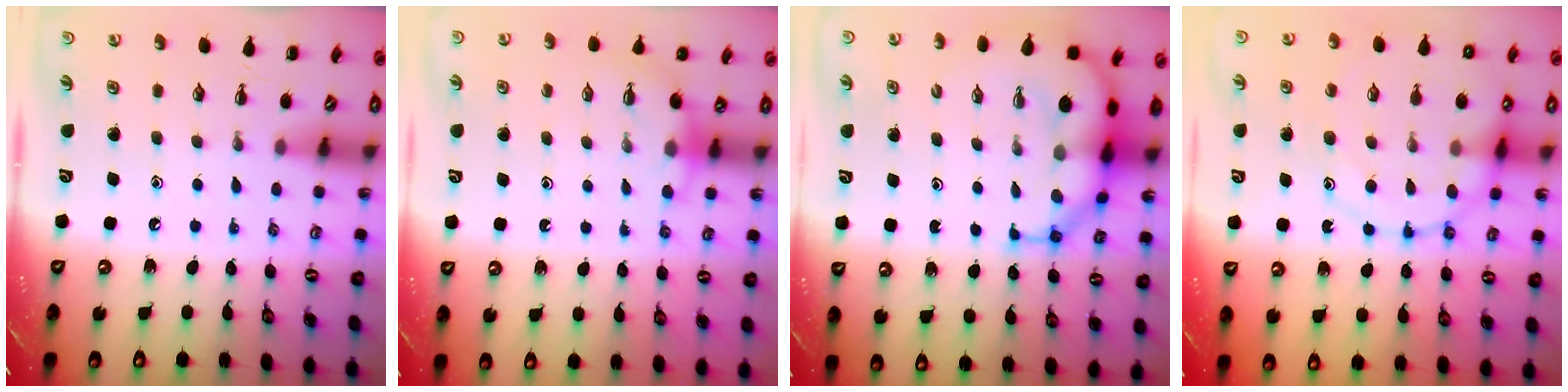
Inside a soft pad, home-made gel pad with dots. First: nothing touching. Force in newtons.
{"total": 5.6, "press": 5.5, "slide": 1.0}
{"total": 10.0, "press": 9.6, "slide": 2.9}
{"total": 16.1, "press": 16.0, "slide": 2.5}